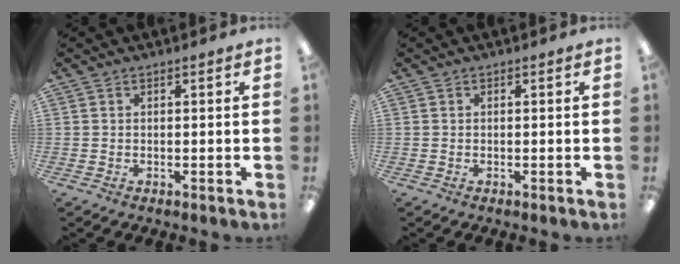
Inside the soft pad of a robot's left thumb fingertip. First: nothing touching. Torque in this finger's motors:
{"motor_torque": [0.00, 0.00, -0.26, 0.07, 0.00]}